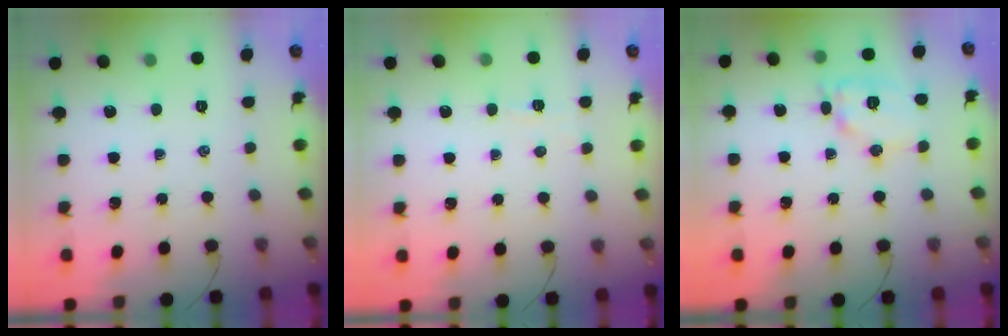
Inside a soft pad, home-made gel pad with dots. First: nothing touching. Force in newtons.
{"total": 2.8, "press": 2.7, "slide": 0.9}
{"total": 10.8, "press": 10.7, "slide": 0.5}